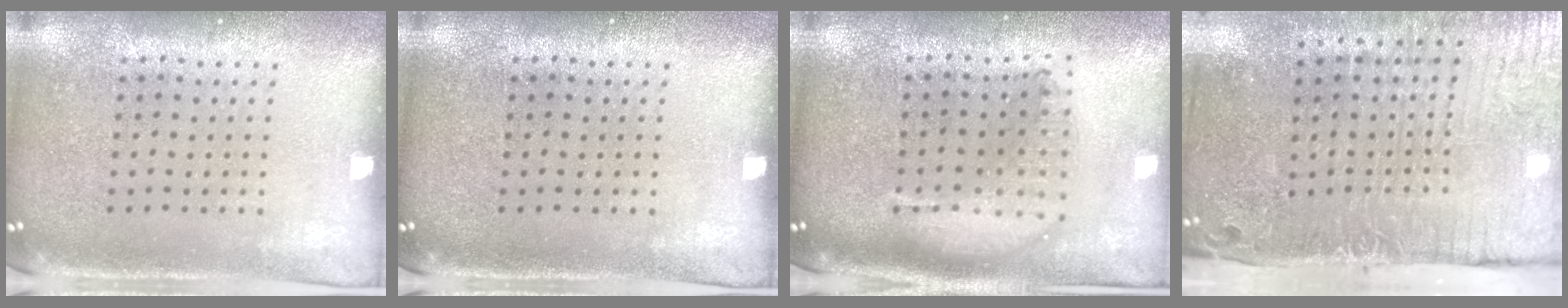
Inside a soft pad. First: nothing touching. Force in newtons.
{"total": 0.0}
{"total": 1.9, "press": 1.6, "slide": 1.0}
{"total": 5.4, "press": 4.4, "slide": 3.1}